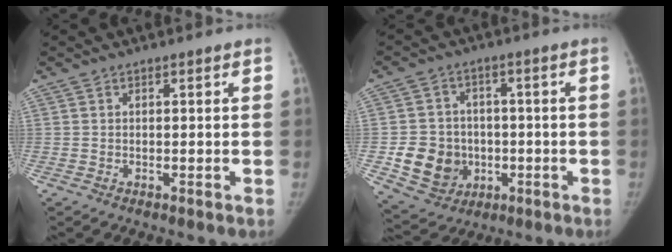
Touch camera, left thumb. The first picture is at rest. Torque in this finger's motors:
{"motor_torque": [-0.03, 0.03, 0.10, -0.13, 0.00]}